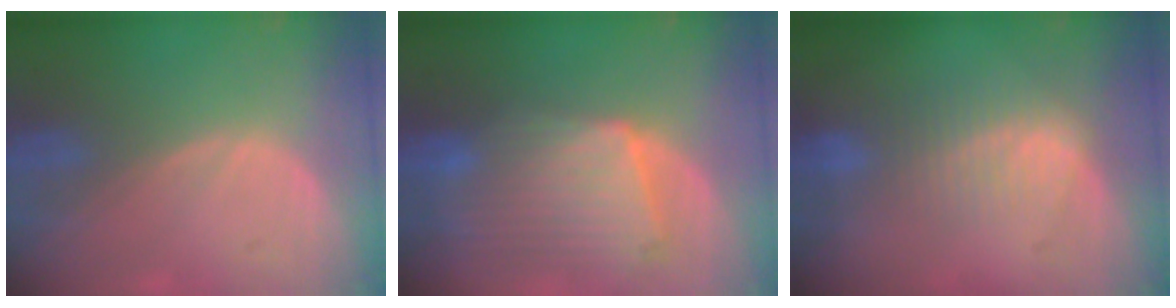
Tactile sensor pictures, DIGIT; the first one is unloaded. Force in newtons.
{"total": 10.5, "press": 9.2, "slide": 5.1}
{"total": 7.1, "press": 6.1, "slide": 3.7}